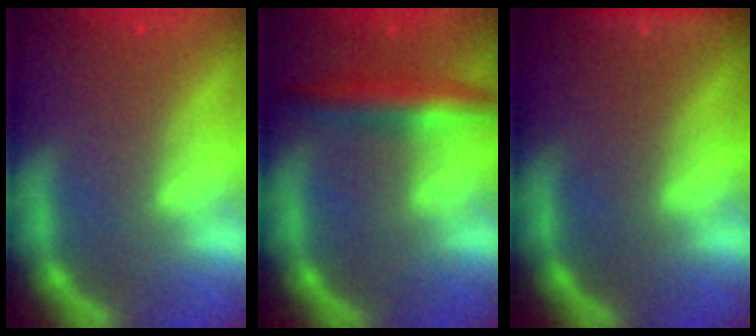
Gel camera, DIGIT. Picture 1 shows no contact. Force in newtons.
{"total": 4.4}
{"total": 1.9}